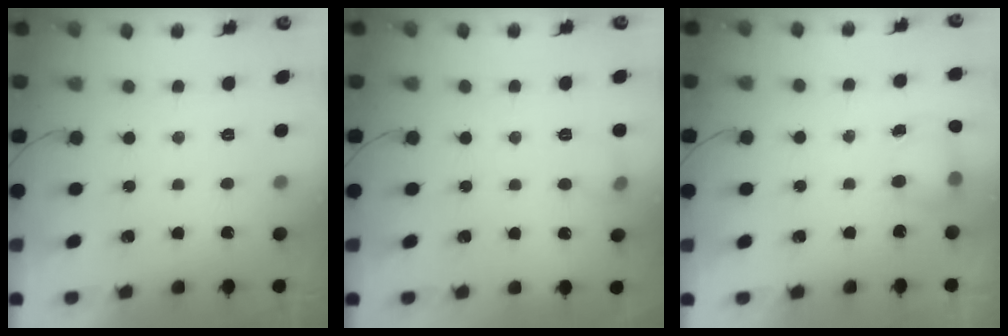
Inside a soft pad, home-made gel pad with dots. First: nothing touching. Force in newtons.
{"total": 5.9, "press": 5.7, "slide": 1.7}
{"total": 5.8, "press": 5.8, "slide": 0.6}